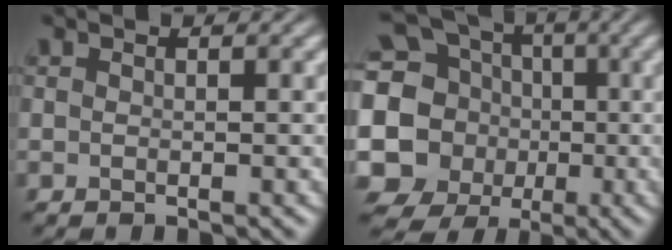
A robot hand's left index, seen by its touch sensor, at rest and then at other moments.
{"total": 14.9, "force": [-1.0, 14.0, 4.8], "torque": [-0.143, 0.006, -0.037]}